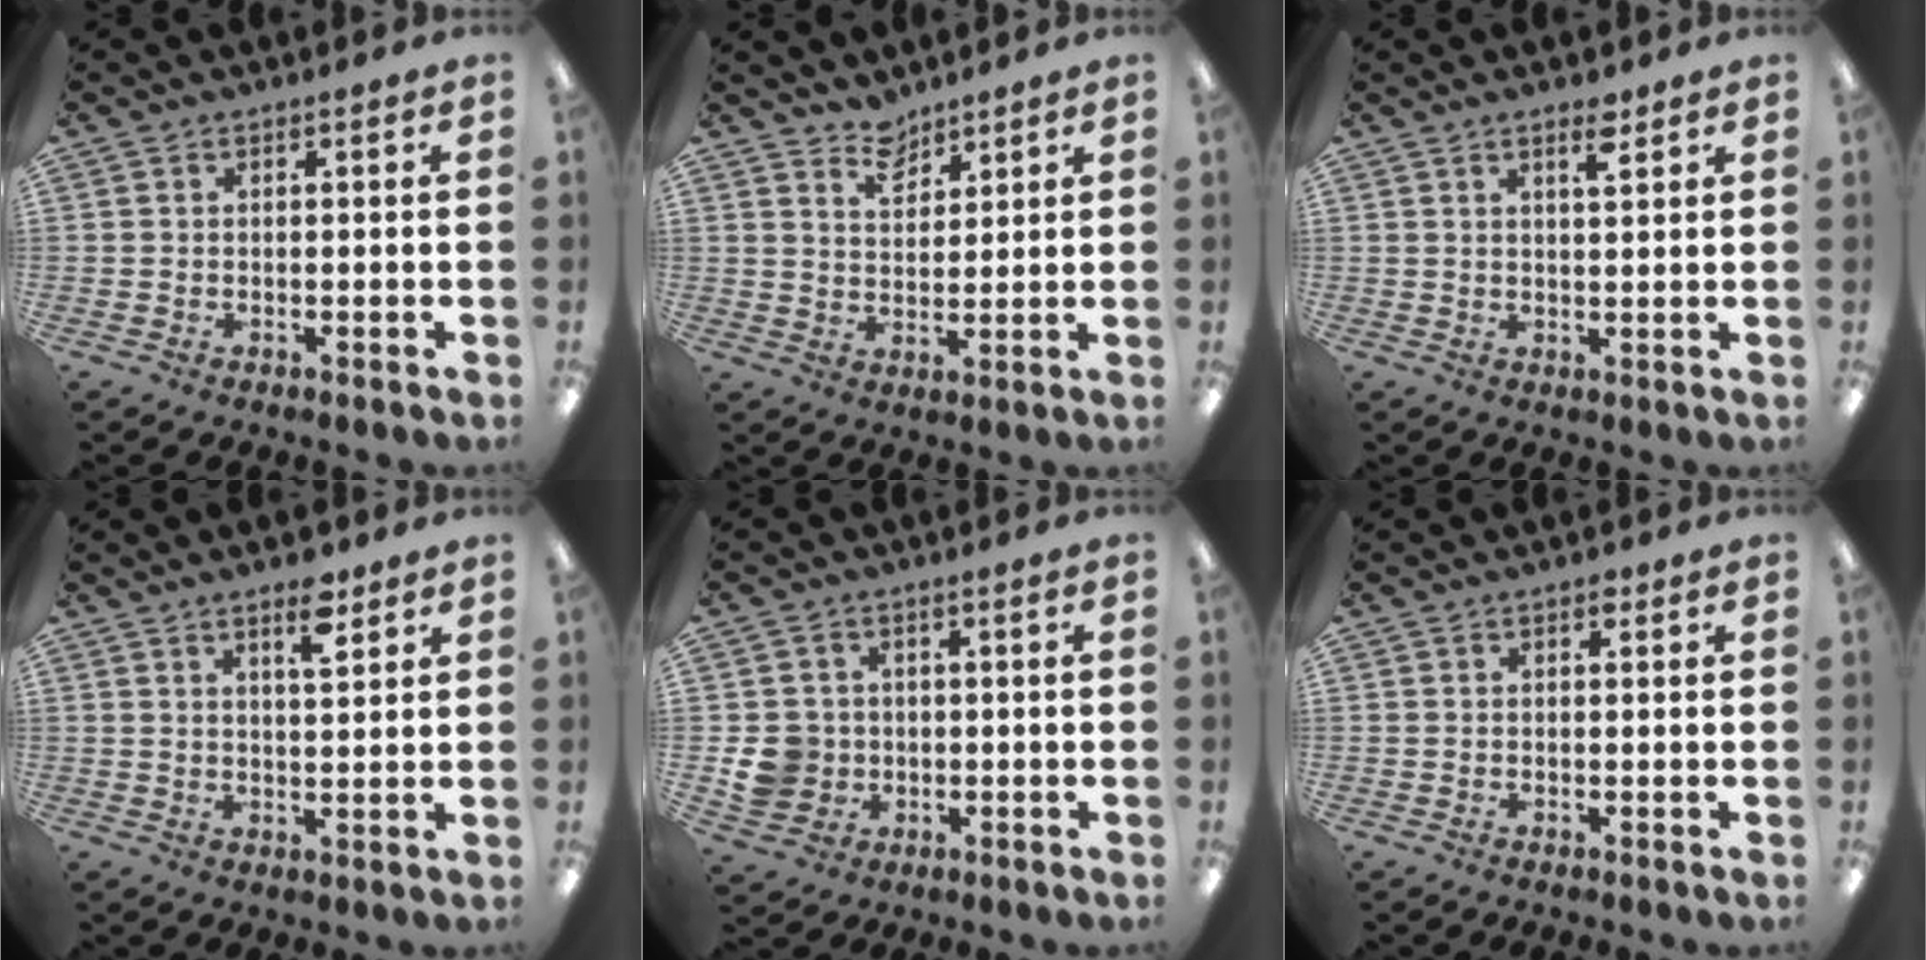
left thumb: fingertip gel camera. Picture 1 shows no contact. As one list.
[{"total": 5.8, "force": [5.0, 2.6, 1.2], "torque": [-0.016, -0.031, 0.093]}, {"total": 4.2, "force": [3.0, 1.2, 2.7], "torque": [-0.038, -0.009, 0.047]}, {"total": 6.8, "force": [4.5, 2.4, 4.5], "torque": [-0.060, -0.021, 0.072]}, {"total": 6.8, "force": [-0.3, 6.5, 2.0], "torque": [-0.044, 0.012, -0.002]}, {"total": 1.1, "force": [0.6, 0.6, 0.6], "torque": [-0.006, 0.001, 0.009]}]